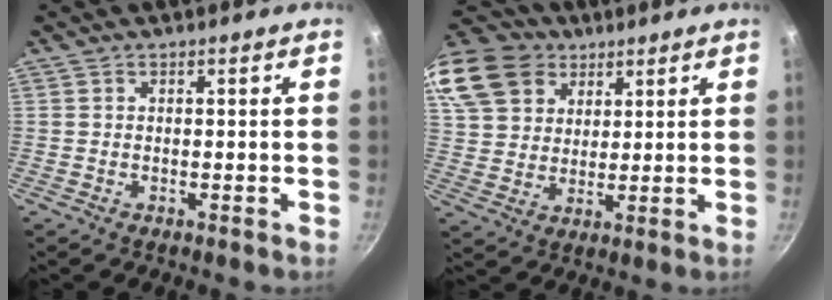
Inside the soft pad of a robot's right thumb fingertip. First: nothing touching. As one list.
[{"total": 18.2, "force": [10.9, 13.0, 6.6], "torque": [-0.141, -0.002, 0.209]}]